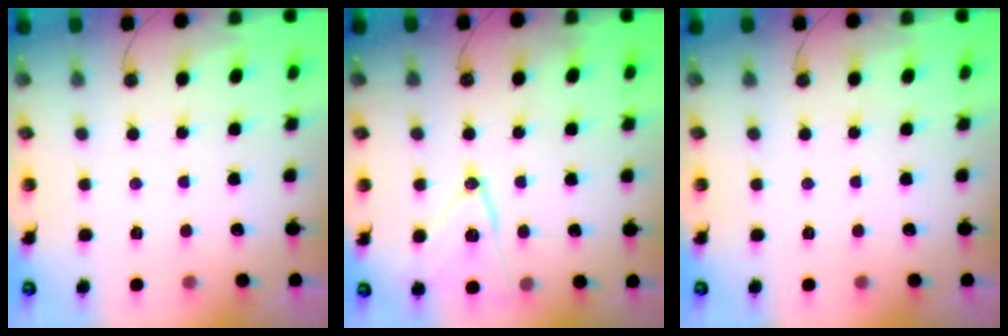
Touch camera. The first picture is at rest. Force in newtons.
{"total": 13.3, "press": 13.3, "slide": 1.4}
{"total": 0.0}